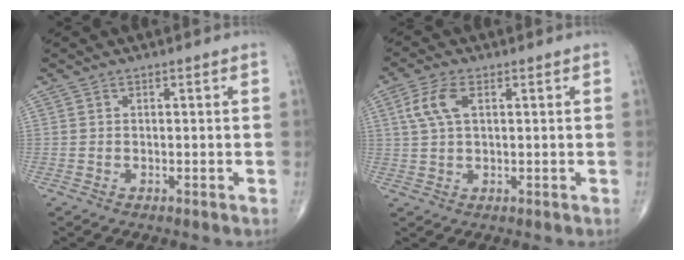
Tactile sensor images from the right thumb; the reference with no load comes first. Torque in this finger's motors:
{"motor_torque": [-0.26, 0.65, 0.76, 0.19, 0.06]}